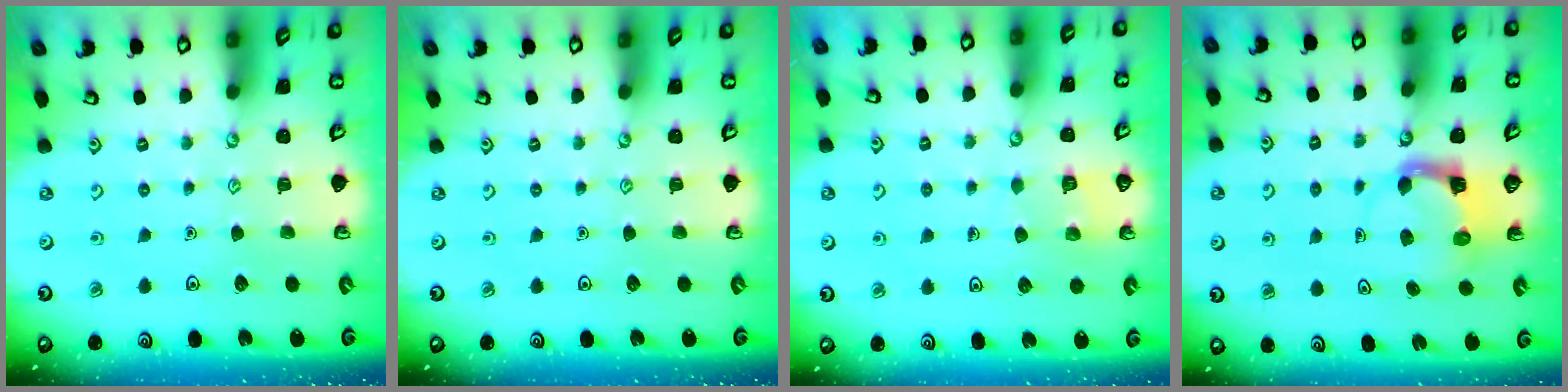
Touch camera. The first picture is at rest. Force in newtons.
{"total": 0.0}
{"total": 4.1, "press": 4.1, "slide": 0.1}
{"total": 4.0, "press": 4.0, "slide": 0.4}